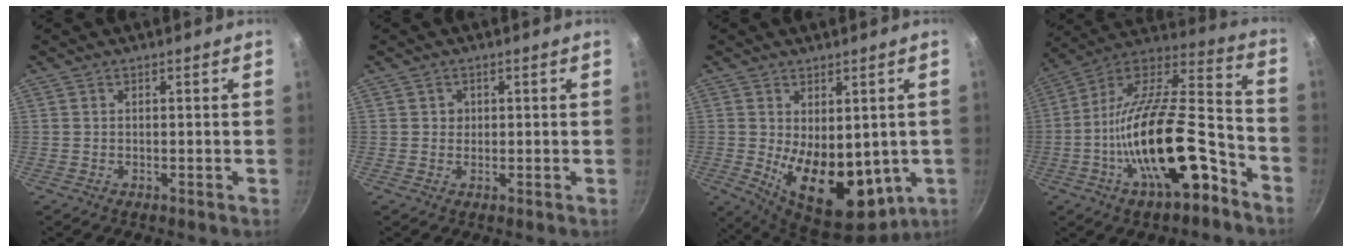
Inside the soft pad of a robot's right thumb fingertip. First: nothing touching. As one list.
[{"total": 1.5, "force": [0.3, 1.4, 0.3], "torque": [0.006, 0.001, 0.002]}, {"total": 16.1, "force": [-1.2, 9.4, 13.0], "torque": [-0.174, -0.036, 0.009]}, {"total": 26.0, "force": [-10.4, 10.4, 21.4], "torque": [-0.337, 0.059, -0.181]}]